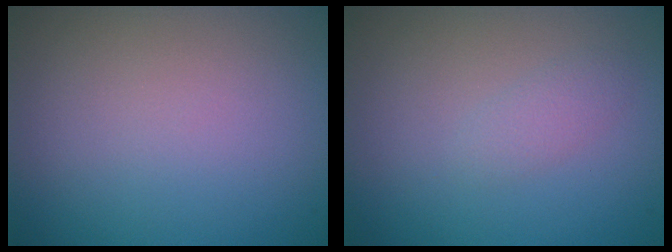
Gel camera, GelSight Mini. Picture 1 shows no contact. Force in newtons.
{"total": 1.0, "press": 1.0, "slide": 0.0}